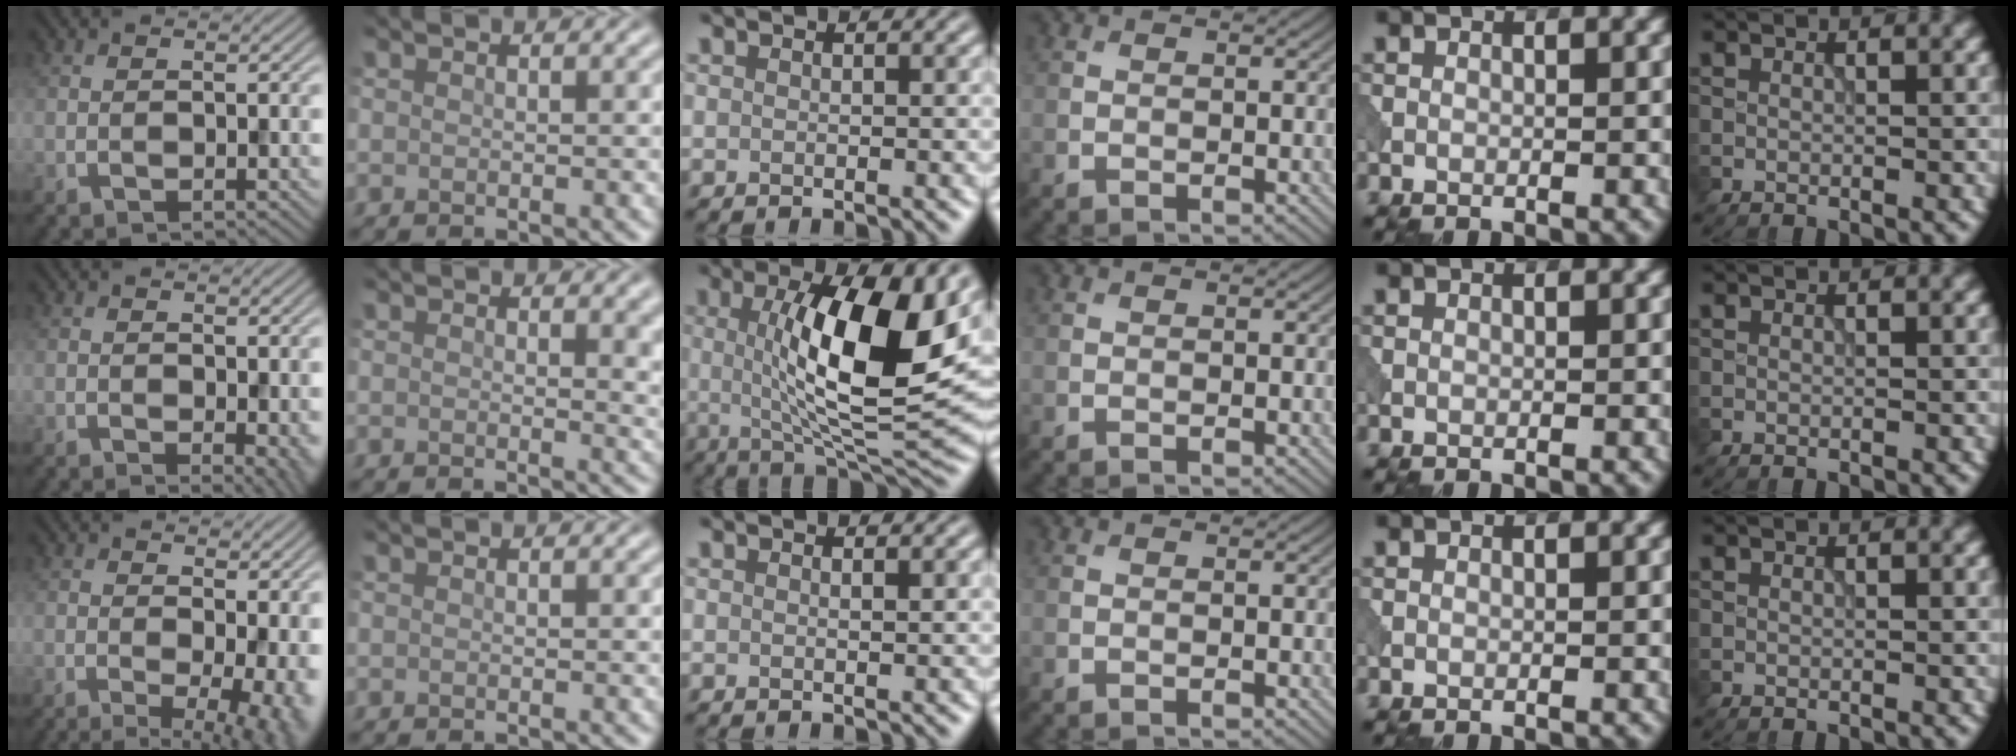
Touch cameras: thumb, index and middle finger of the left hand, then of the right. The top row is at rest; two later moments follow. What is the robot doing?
{"motion": "pour", "object": "beaker"}